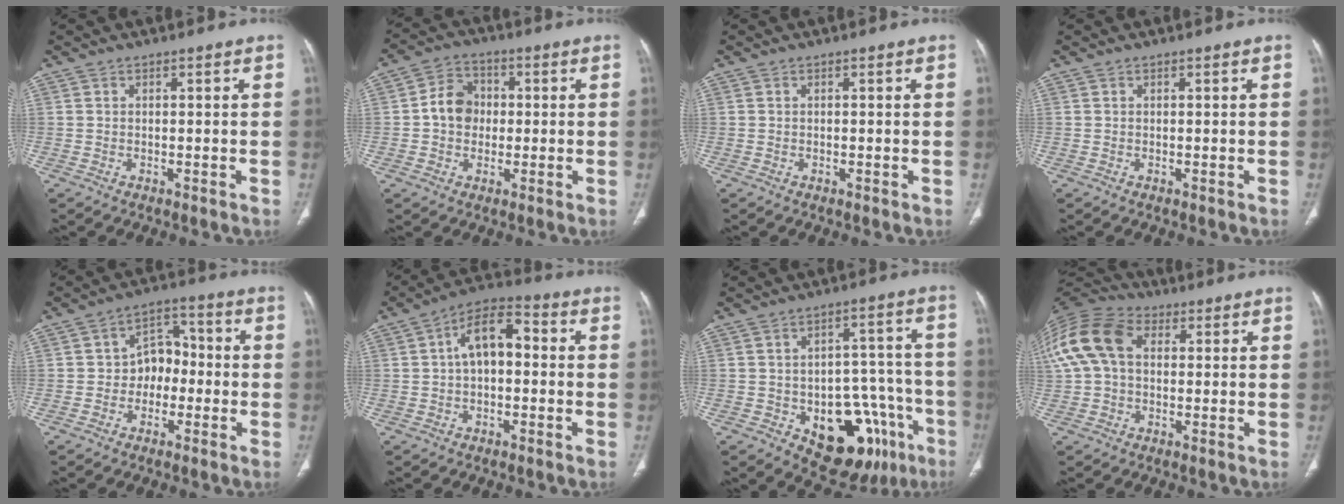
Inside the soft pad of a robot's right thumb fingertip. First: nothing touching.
{"total": 7.3, "force": [0.0, 6.2, 3.9], "torque": [-0.044, 0.018, -0.009]}
{"total": 0.0}
{"total": 0.0}
{"total": 8.0, "force": [-1.2, 6.1, 5.0], "torque": [-0.036, 0.036, -0.030]}
{"total": 10.1, "force": [0.7, 5.7, 8.3], "torque": [-0.127, 0.034, 0.000]}
{"total": 19.1, "force": [-8.5, 11.0, 13.2], "torque": [-0.108, 0.058, -0.100]}
{"total": 15.9, "force": [2.9, 11.0, 11.1], "torque": [-0.249, 0.038, 0.048]}